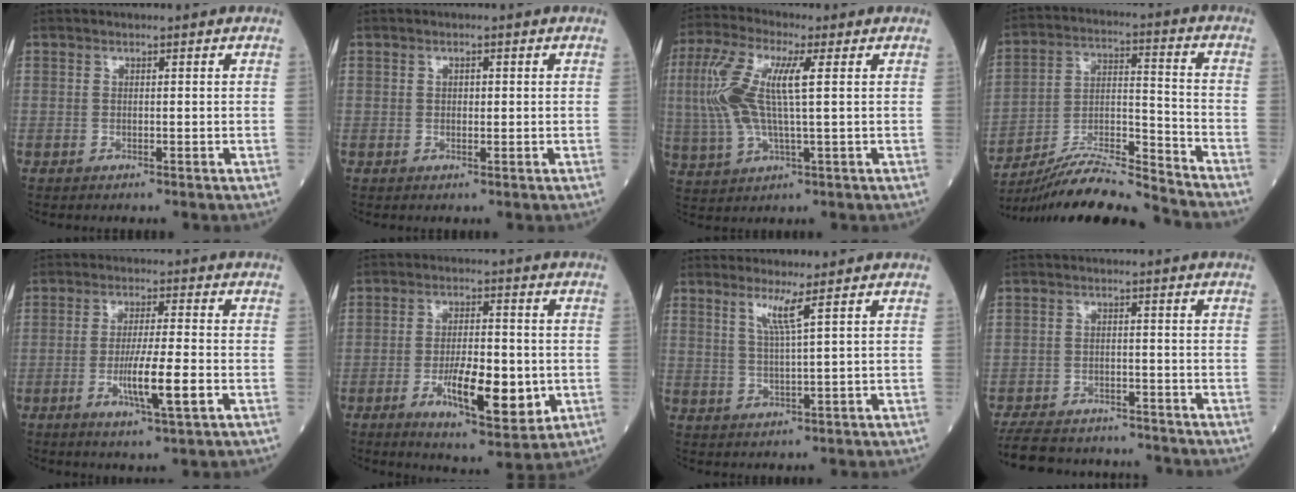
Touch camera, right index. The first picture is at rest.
{"total": 1.0, "force": [0.2, 0.6, 0.7], "torque": [-0.011, 0.002, 0.002]}
{"total": 12.0, "force": [2.1, 2.8, 11.4], "torque": [-0.269, 0.019, 0.040]}
{"total": 14.7, "force": [-14.1, -0.9, 4.1], "torque": [-0.074, 0.018, -0.256]}
{"total": 8.0, "force": [-2.3, 0.2, 7.6], "torque": [-0.136, -0.012, -0.042]}
{"total": 11.6, "force": [-2.9, 3.4, 10.7], "torque": [-0.180, -0.014, -0.043]}
{"total": 3.6, "force": [2.0, -1.0, 2.8], "torque": [-0.058, -0.010, 0.042]}
{"total": 12.3, "force": [-11.2, 4.0, 3.2], "torque": [-0.061, 0.005, -0.160]}